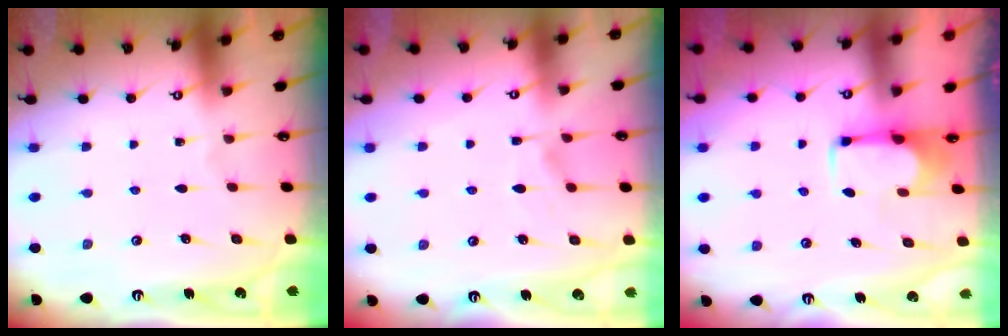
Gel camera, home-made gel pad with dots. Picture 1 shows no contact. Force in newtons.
{"total": 1.6, "press": 1.3, "slide": 1.0}
{"total": 1.9, "press": 1.8, "slide": 0.7}